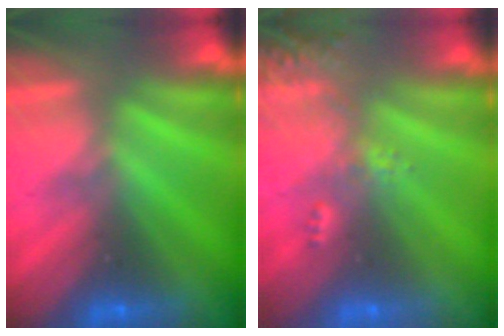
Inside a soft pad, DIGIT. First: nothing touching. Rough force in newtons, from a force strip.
{"total": 2.4}